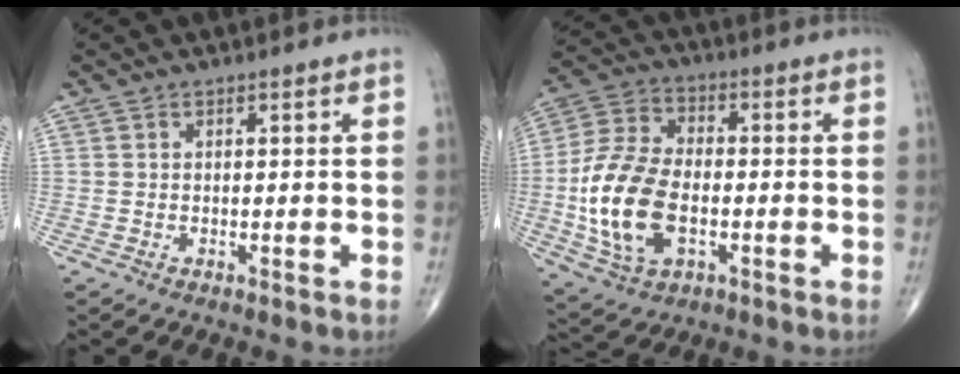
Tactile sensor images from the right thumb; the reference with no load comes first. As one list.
[{"total": 16.2, "force": [-2.9, 9.6, 12.8], "torque": [-0.258, 0.012, -0.052]}]